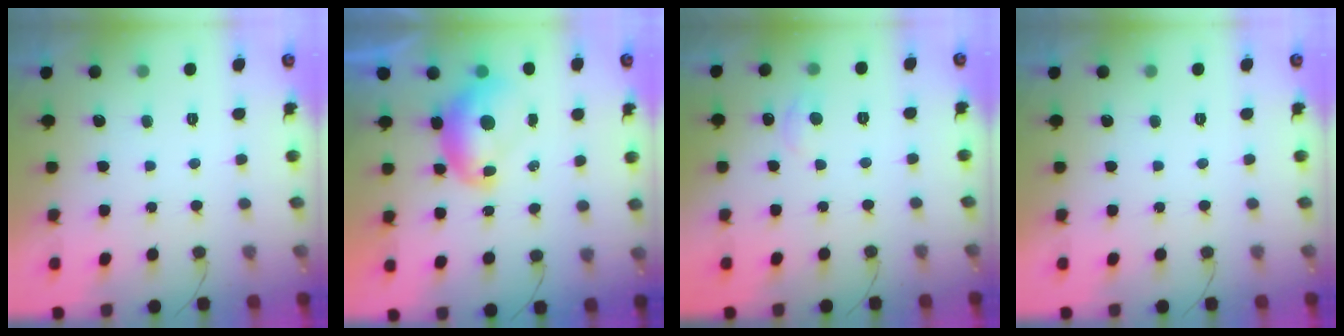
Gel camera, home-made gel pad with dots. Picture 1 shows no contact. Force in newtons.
{"total": 8.1, "press": 8.1, "slide": 0.7}
{"total": 5.6, "press": 5.5, "slide": 0.7}
{"total": 0.0}